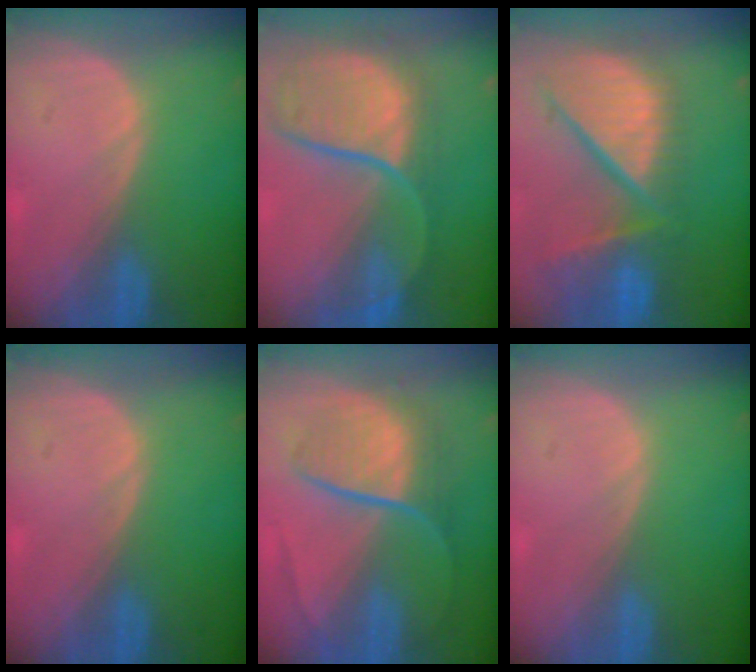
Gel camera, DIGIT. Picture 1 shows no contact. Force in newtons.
{"total": 11.4, "press": 9.7, "slide": 5.9}
{"total": 13.1, "press": 10.9, "slide": 7.3}
{"total": 0.0}
{"total": 8.9, "press": 7.5, "slide": 4.7}
{"total": 0.0}